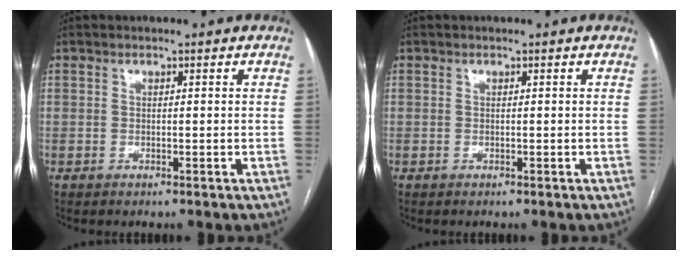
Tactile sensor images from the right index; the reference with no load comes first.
{"total": 0.0}